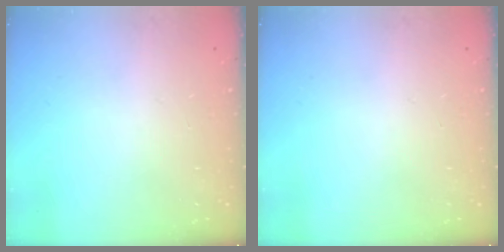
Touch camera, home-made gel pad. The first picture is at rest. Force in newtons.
{"total": 0.0}